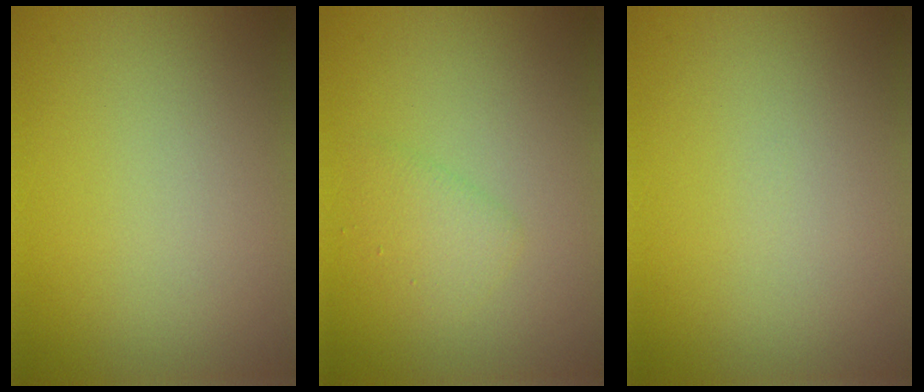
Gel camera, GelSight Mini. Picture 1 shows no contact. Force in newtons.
{"total": 1.7, "press": 1.7, "slide": 0.1}
{"total": 0.0}